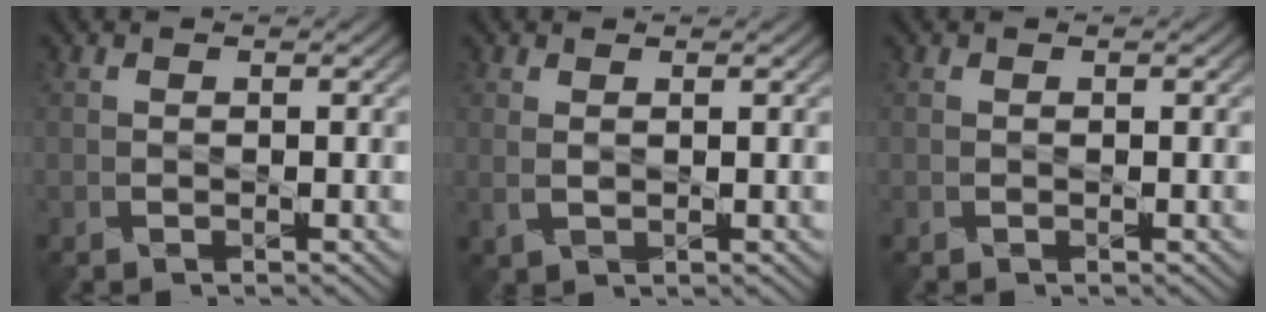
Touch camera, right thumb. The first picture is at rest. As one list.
[{"total": 1.2, "force": [0.6, 0.5, 0.9], "torque": [-0.028, -0.003, 0.016]}, {"total": 0.0}]